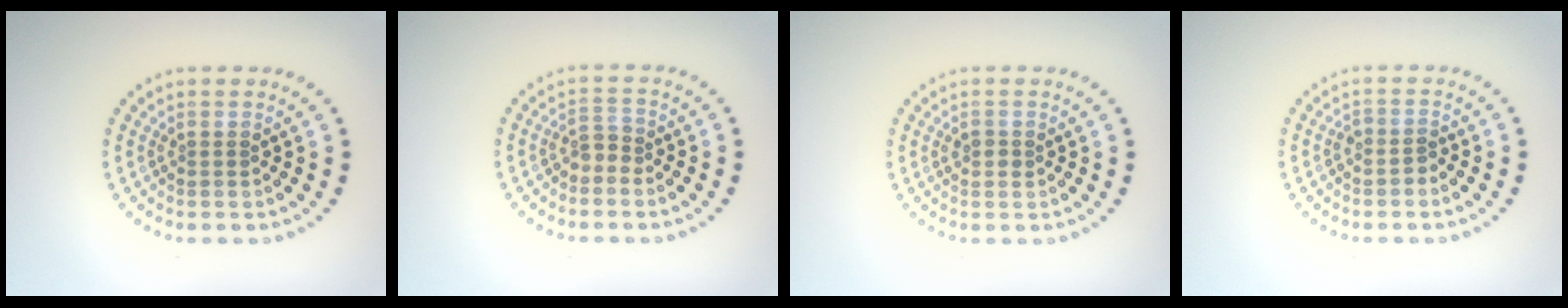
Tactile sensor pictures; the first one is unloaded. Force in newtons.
{"total": 1.5, "press": 1.1, "slide": 1.1}
{"total": 1.0, "press": 1.0, "slide": 0.1}
{"total": 1.3, "press": 1.0, "slide": 0.9}